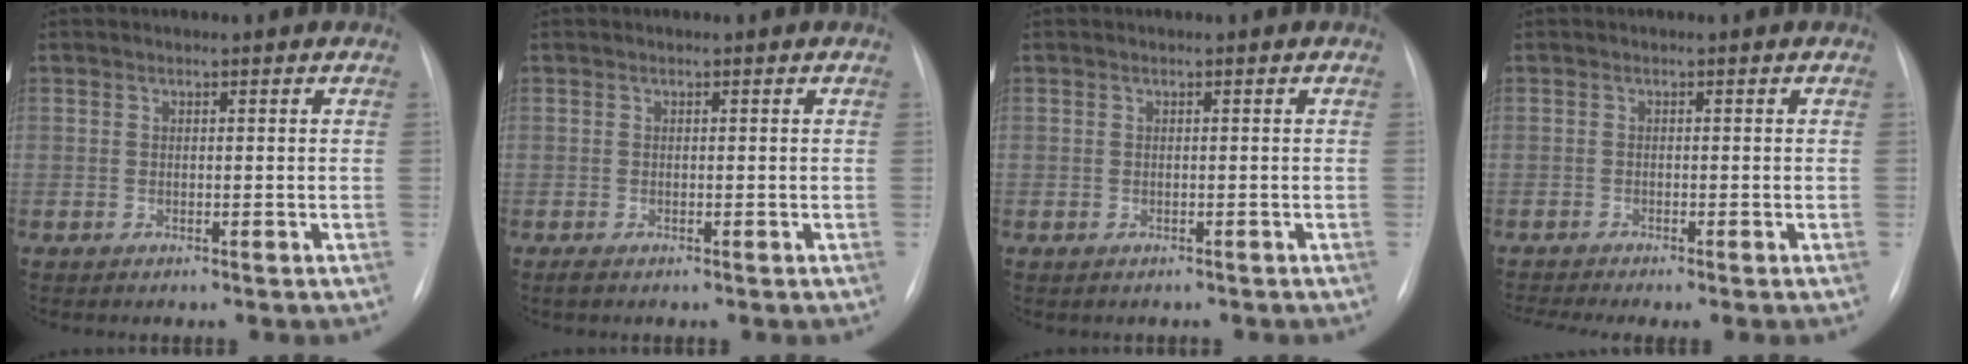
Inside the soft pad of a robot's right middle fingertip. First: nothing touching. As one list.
[{"total": 0.5, "force": [-0.3, 0.1, 0.4], "torque": [-0.008, -0.002, -0.005]}, {"total": 0.5, "force": [-0.4, 0.3, 0.1], "torque": [-0.009, -0.001, -0.003]}, {"total": 3.9, "force": [-3.3, -0.5, 2.2], "torque": [-0.036, -0.006, -0.052]}]